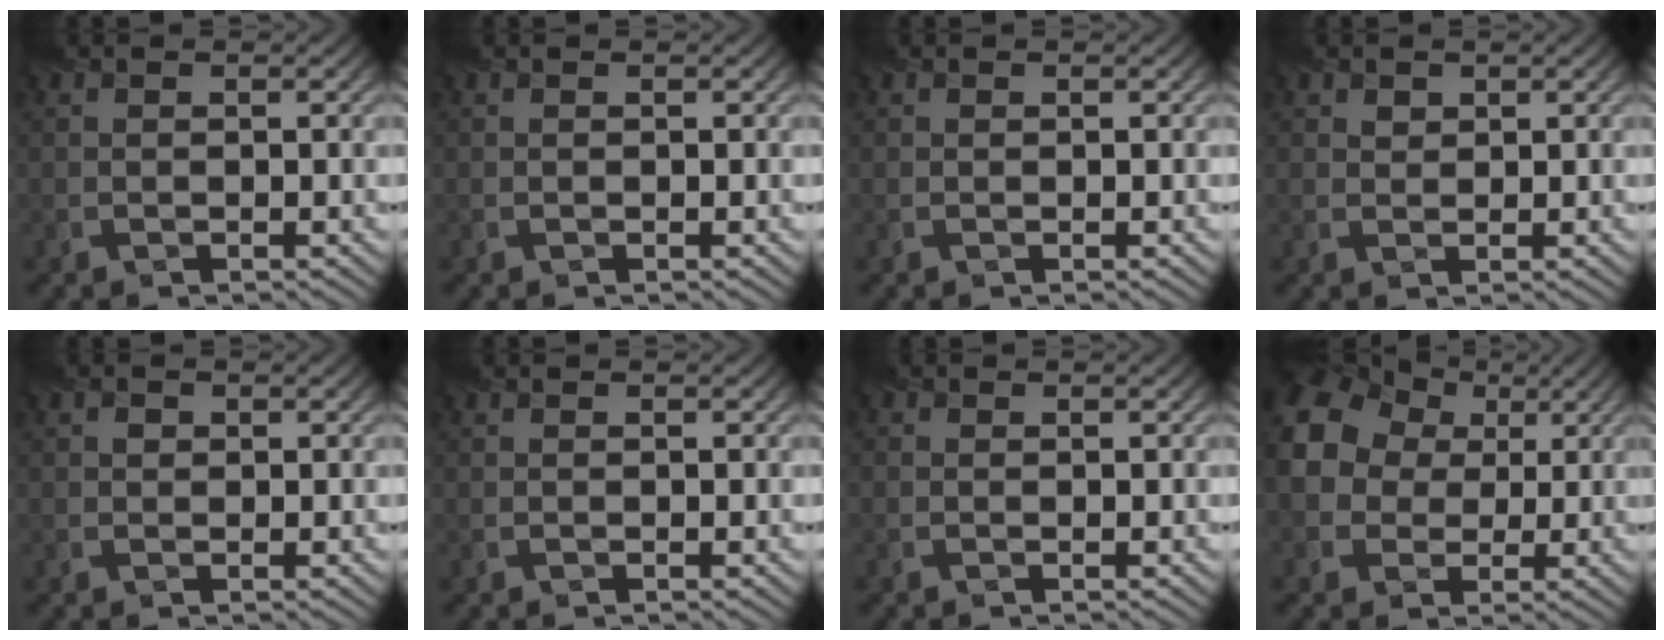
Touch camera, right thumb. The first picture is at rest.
{"total": 0.0}
{"total": 0.0}
{"total": 1.1, "force": [0.8, 0.7, 0.3], "torque": [-0.007, -0.002, 0.017]}
{"total": 0.7, "force": [0.2, 0.6, 0.2], "torque": [-0.003, -0.003, 0.002]}
{"total": 0.0}
{"total": 0.0}
{"total": 11.8, "force": [2.7, 9.7, 6.1], "torque": [-0.171, 0.020, 0.040]}